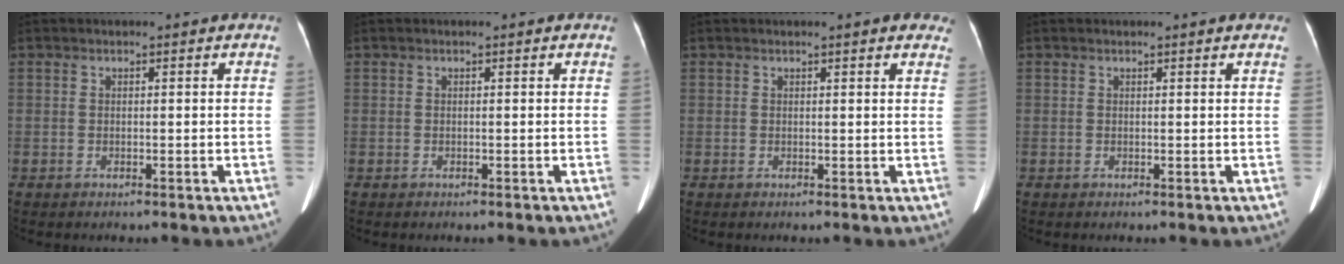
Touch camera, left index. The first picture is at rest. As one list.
[{"total": 0.0}, {"total": 3.8, "force": [3.1, 0.7, 2.2], "torque": [-0.017, 0.008, 0.024]}, {"total": 0.0}]